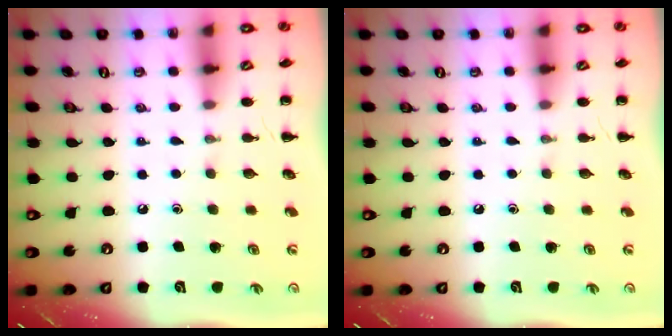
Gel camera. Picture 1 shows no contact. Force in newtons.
{"total": 0.0}